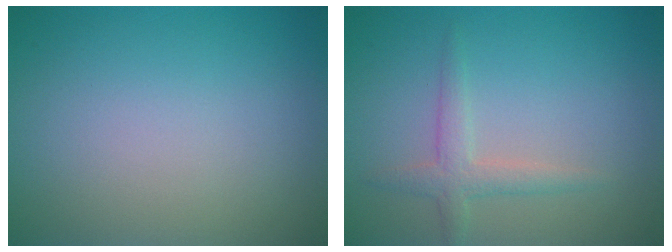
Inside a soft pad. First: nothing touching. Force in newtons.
{"total": 2.0, "press": 2.0, "slide": 0.1}